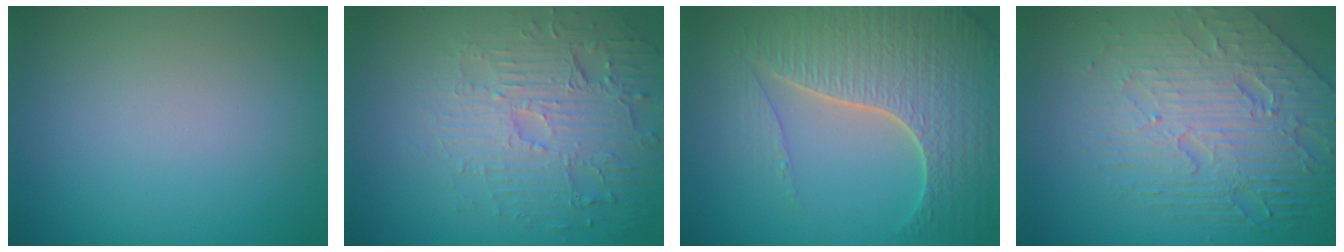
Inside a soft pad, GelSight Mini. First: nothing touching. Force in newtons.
{"total": 4.6, "press": 4.2, "slide": 1.9}
{"total": 7.4, "press": 5.5, "slide": 5.0}
{"total": 8.1, "press": 5.6, "slide": 5.9}